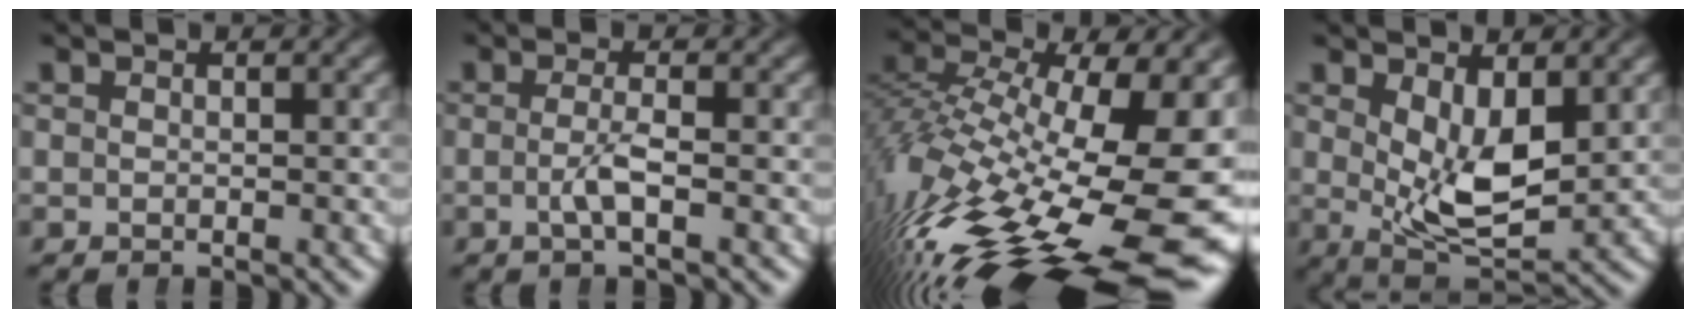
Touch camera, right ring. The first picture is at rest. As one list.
[{"total": 2.1, "force": [-0.9, -0.2, 1.9], "torque": [-0.039, -0.007, -0.013]}, {"total": 16.7, "force": [-4.4, 8.5, 13.7], "torque": [-0.217, -0.065, -0.021]}, {"total": 6.1, "force": [0.5, 3.3, 5.1], "torque": [-0.085, -0.030, 0.020]}]